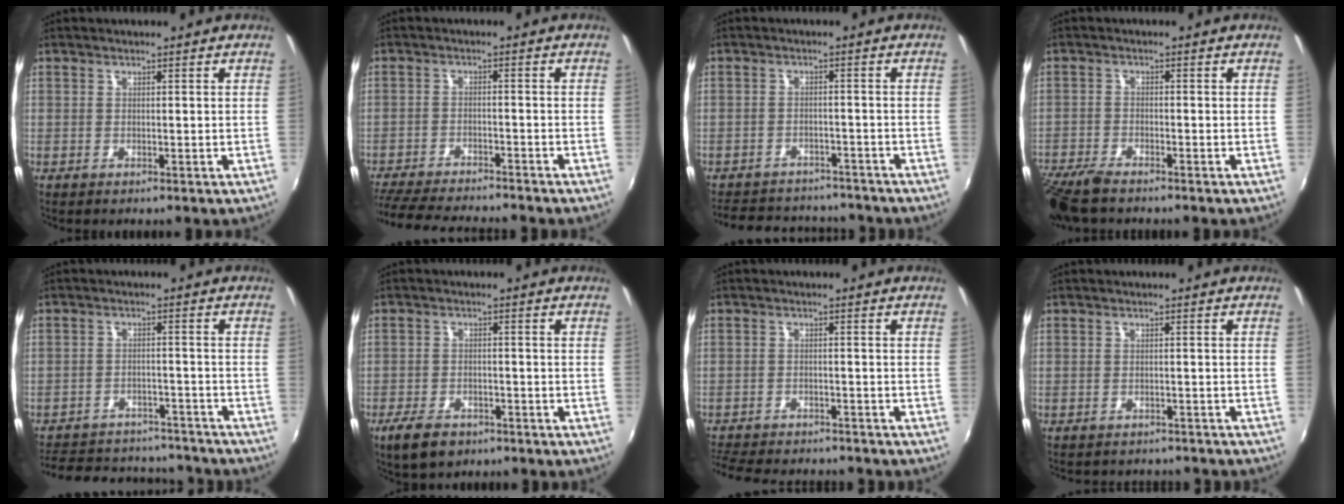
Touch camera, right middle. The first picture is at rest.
{"total": 13.3, "force": [-12.0, 1.3, 5.5], "torque": [-0.126, -0.023, -0.193]}
{"total": 14.0, "force": [-12.1, 5.4, 4.3], "torque": [-0.106, 0.023, -0.165]}
{"total": 8.2, "force": [-6.9, 1.8, 4.1], "torque": [-0.110, -0.031, -0.131]}
{"total": 20.5, "force": [-17.5, 8.0, 7.2], "torque": [-0.166, 0.023, -0.223]}
{"total": 7.2, "force": [-5.0, 3.8, 3.6], "torque": [-0.097, -0.011, -0.086]}
{"total": 12.5, "force": [-11.1, 3.5, 4.5], "torque": [-0.115, -0.016, -0.170]}
{"total": 7.8, "force": [-6.9, 2.4, 2.5], "torque": [-0.057, -0.017, -0.091]}